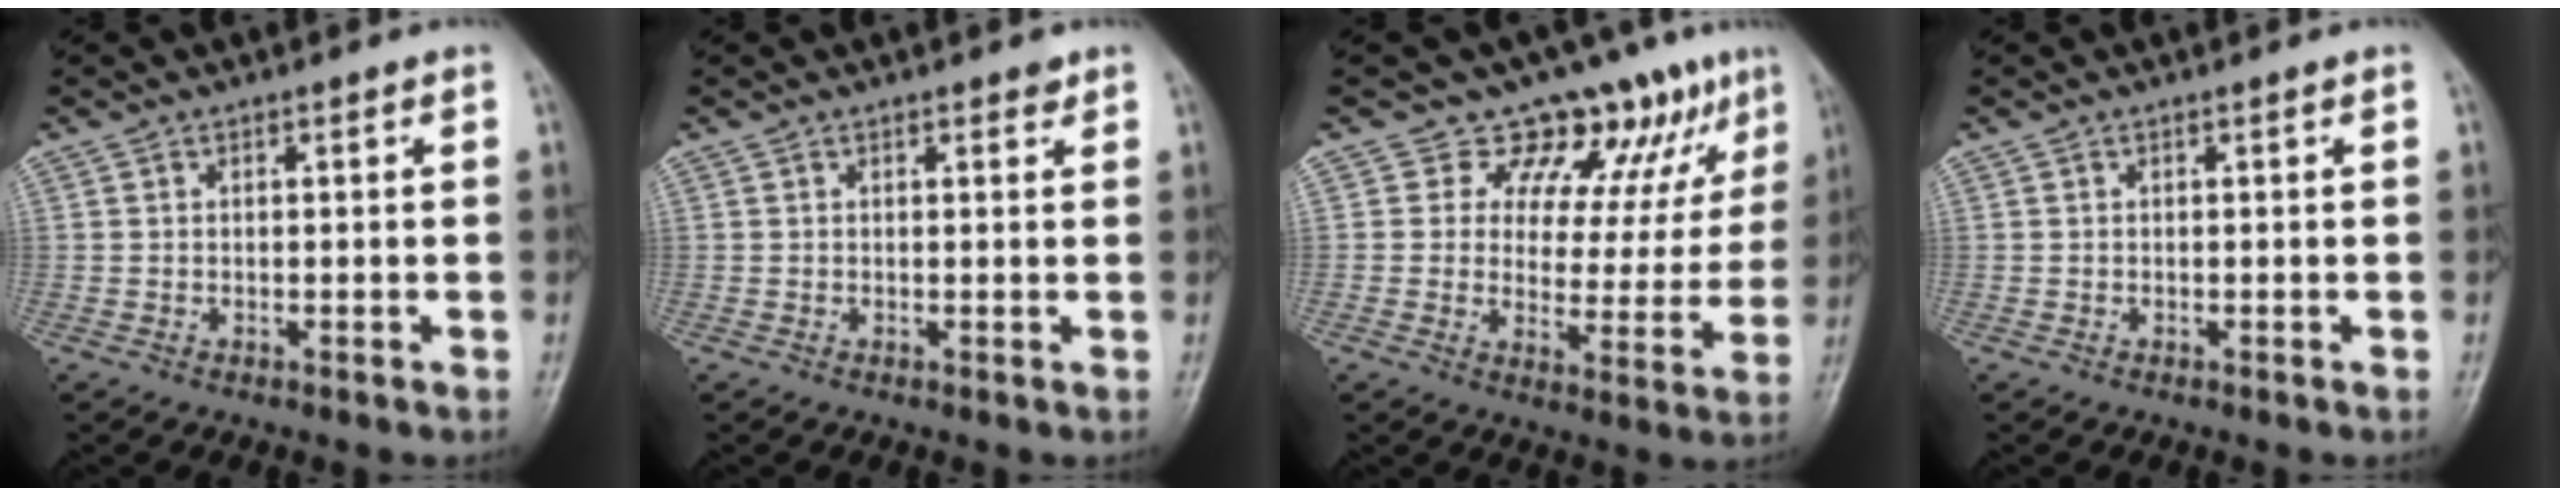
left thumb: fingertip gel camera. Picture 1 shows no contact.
{"total": 1.2, "force": [0.8, 0.6, 0.7], "torque": [-0.002, -0.004, 0.008]}
{"total": 11.6, "force": [8.3, 6.2, 5.2], "torque": [-0.029, -0.052, 0.101]}
{"total": 0.0}